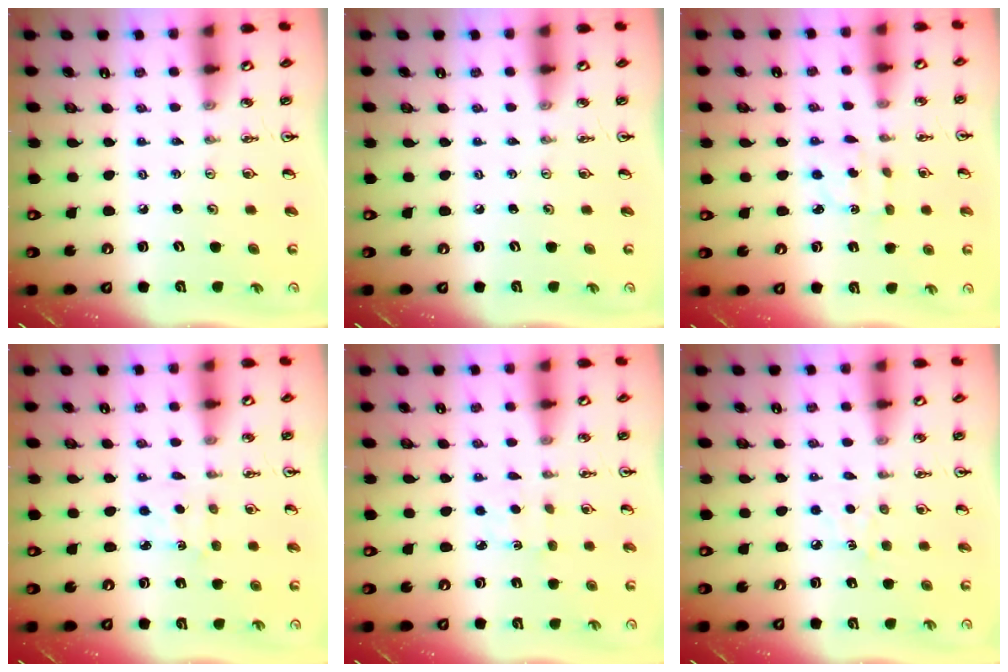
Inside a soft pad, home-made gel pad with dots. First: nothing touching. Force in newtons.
{"total": 0.0}
{"total": 2.6, "press": 2.5, "slide": 0.6}
{"total": 4.3, "press": 4.3, "slide": 0.3}
{"total": 2.8, "press": 2.8, "slide": 0.4}
{"total": 5.6, "press": 5.5, "slide": 0.7}